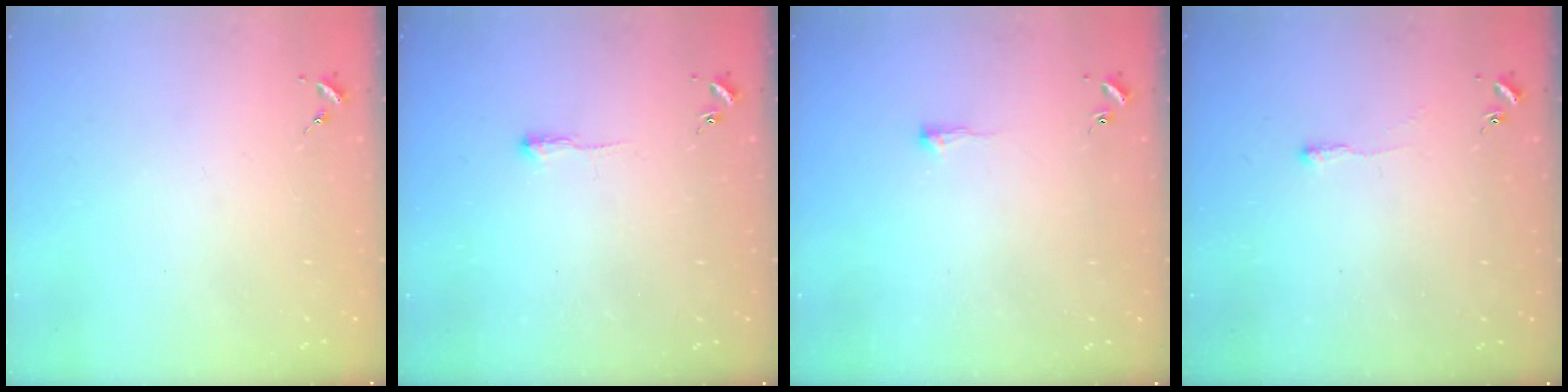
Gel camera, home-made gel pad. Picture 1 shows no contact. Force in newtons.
{"total": 2.5, "press": 2.5, "slide": 0.4}
{"total": 3.9, "press": 3.8, "slide": 0.7}
{"total": 2.5, "press": 2.5, "slide": 0.5}